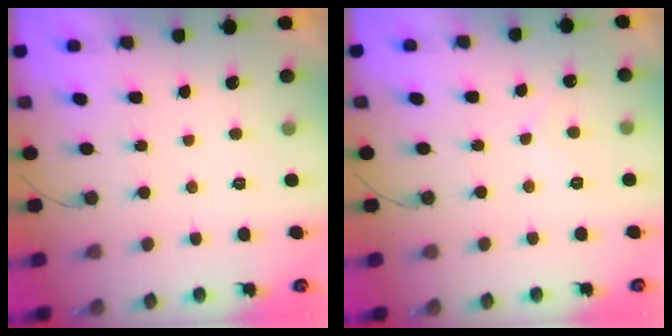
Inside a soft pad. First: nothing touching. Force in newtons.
{"total": 4.6, "press": 4.6, "slide": 0.5}